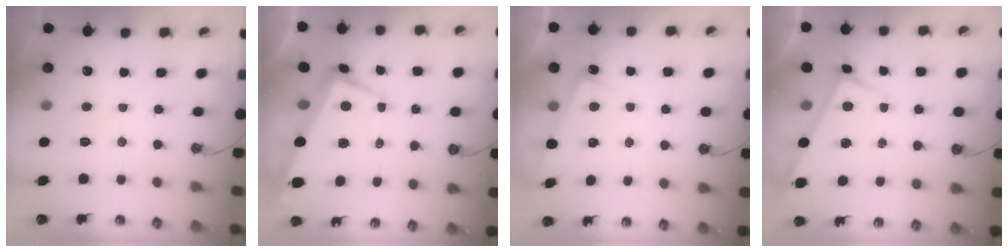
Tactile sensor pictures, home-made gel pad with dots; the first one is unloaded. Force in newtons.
{"total": 2.0, "press": 1.6, "slide": 1.2}
{"total": 7.2, "press": 7.2, "slide": 0.2}
{"total": 3.1, "press": 3.1, "slide": 0.3}